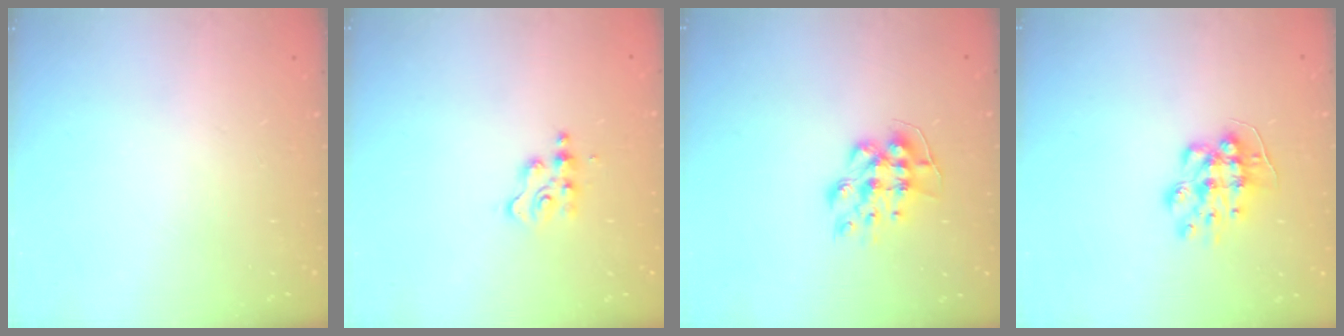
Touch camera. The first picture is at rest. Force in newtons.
{"total": 2.1, "press": 2.0, "slide": 0.4}
{"total": 9.6, "press": 9.5, "slide": 0.8}
{"total": 8.7, "press": 8.7, "slide": 0.4}